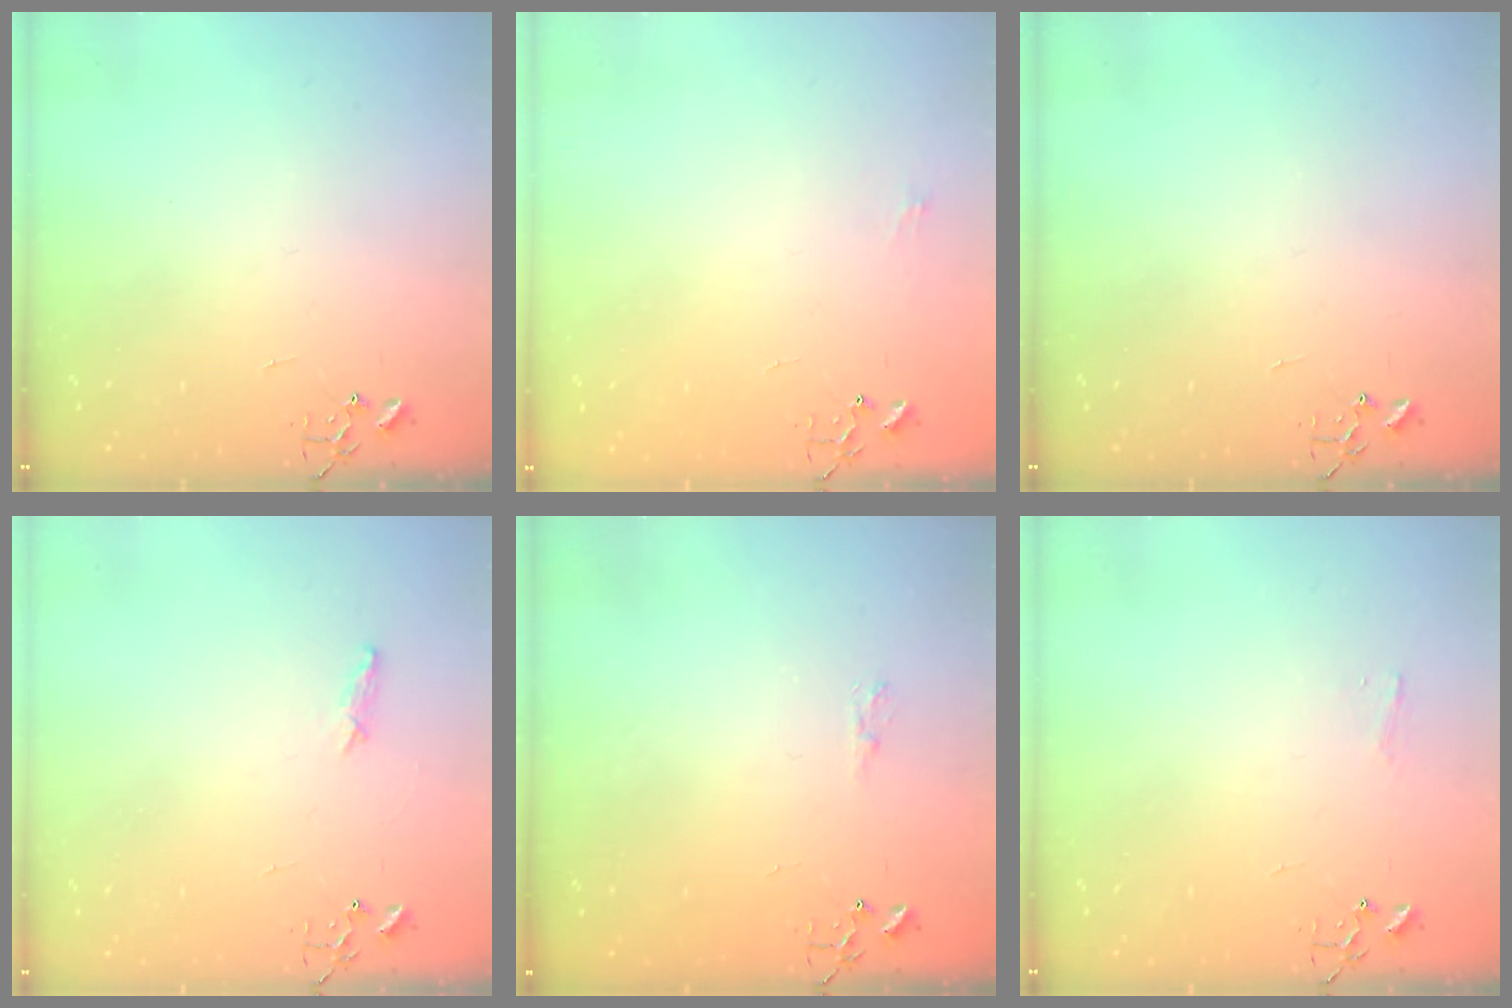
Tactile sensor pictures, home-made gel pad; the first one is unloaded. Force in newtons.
{"total": 5.0, "press": 5.0, "slide": 0.7}
{"total": 0.0}
{"total": 5.9, "press": 5.8, "slide": 0.7}
{"total": 5.1, "press": 5.1, "slide": 0.4}
{"total": 3.7, "press": 3.6, "slide": 0.6}